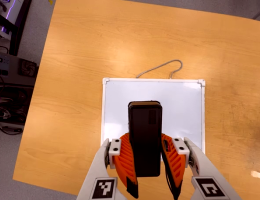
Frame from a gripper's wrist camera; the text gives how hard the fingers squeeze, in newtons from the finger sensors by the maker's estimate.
{"total": 9.3, "left": 8.1, "right": 10.6}